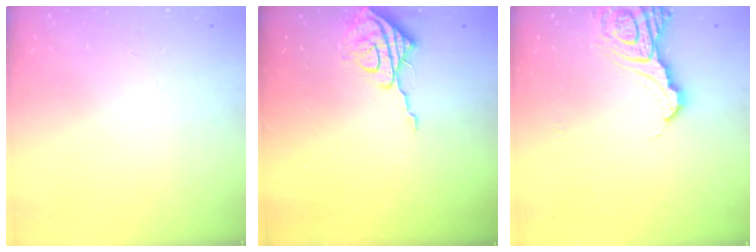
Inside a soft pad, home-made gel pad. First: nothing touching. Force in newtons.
{"total": 9.5, "press": 9.4, "slide": 0.8}
{"total": 12.1, "press": 12.0, "slide": 1.4}